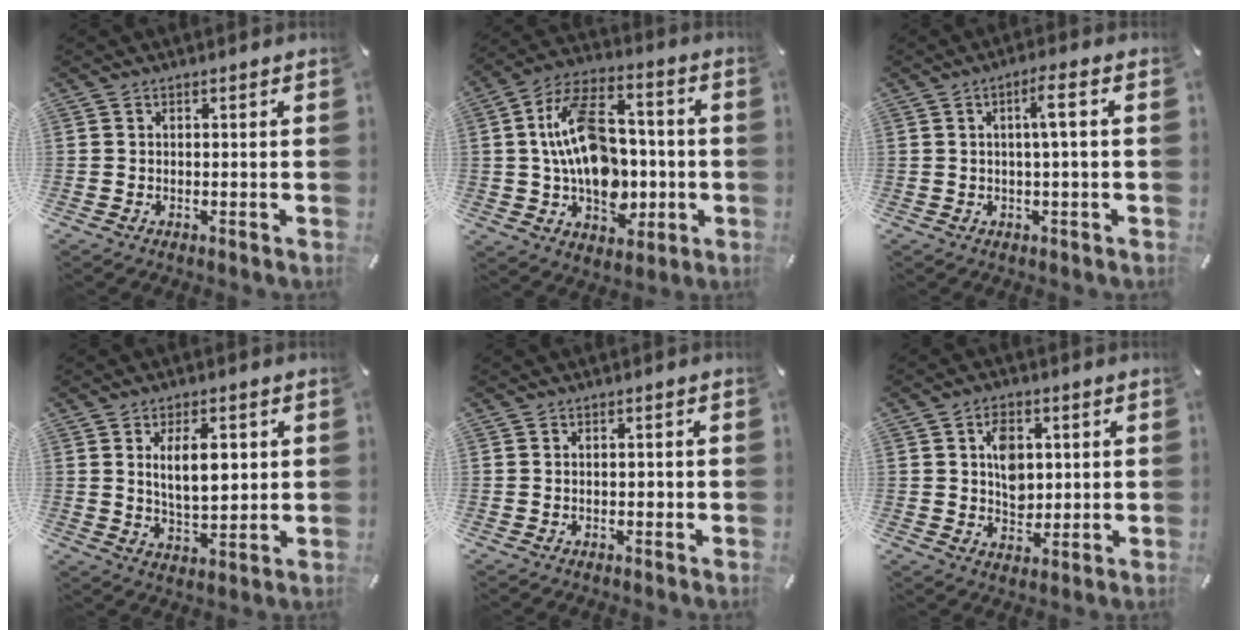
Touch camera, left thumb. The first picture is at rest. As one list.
[{"total": 18.9, "force": [-0.3, 12.8, 13.9], "torque": [-0.264, 0.014, -0.004]}, {"total": 5.1, "force": [0.8, 0.4, 5.0], "torque": [-0.089, -0.002, 0.007]}, {"total": 9.4, "force": [2.5, 4.7, 7.7], "torque": [-0.122, -0.010, 0.035]}, {"total": 1.0, "force": [-0.2, 0.6, 0.8], "torque": [-0.016, 0.001, -0.005]}, {"total": 7.3, "force": [1.4, 5.7, 4.3], "torque": [-0.053, -0.001, 0.021]}]